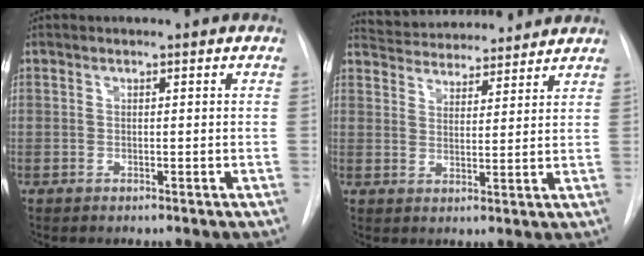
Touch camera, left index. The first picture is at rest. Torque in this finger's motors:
{"motor_torque": [-0.17, -0.80, 0.06, 0.04]}